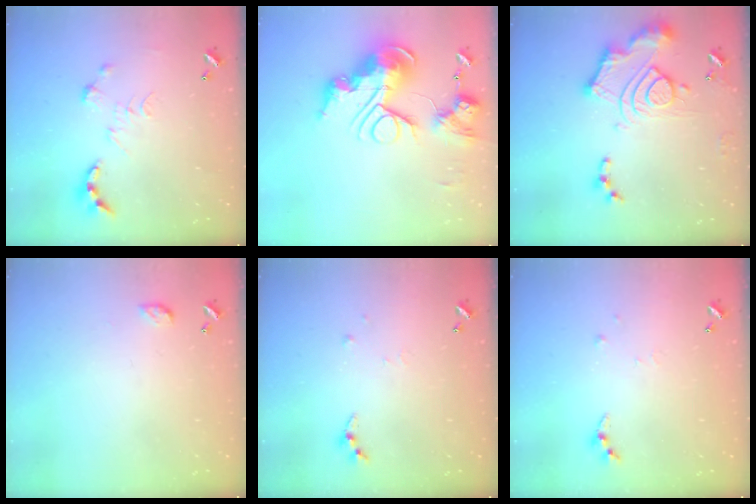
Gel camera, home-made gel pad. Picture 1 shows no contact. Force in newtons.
{"total": 0.7, "press": 0.7, "slide": 0.0}
{"total": 16.2, "press": 16.1, "slide": 1.9}
{"total": 4.4, "press": 4.4, "slide": 0.6}
{"total": 4.9, "press": 4.9, "slide": 0.4}
{"total": 4.9, "press": 4.9, "slide": 0.4}